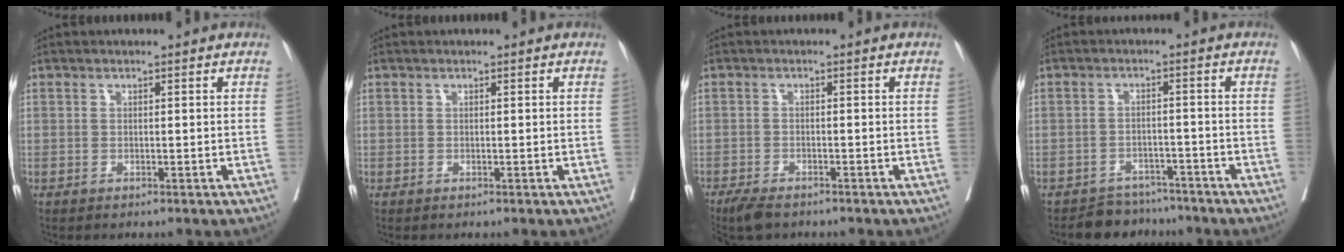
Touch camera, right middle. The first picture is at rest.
{"total": 0.0}
{"total": 5.1, "force": [-4.1, 1.5, 2.6], "torque": [-0.042, -0.011, -0.066]}
{"total": 5.2, "force": [-4.7, 2.1, -0.8], "torque": [0.022, 0.015, -0.072]}